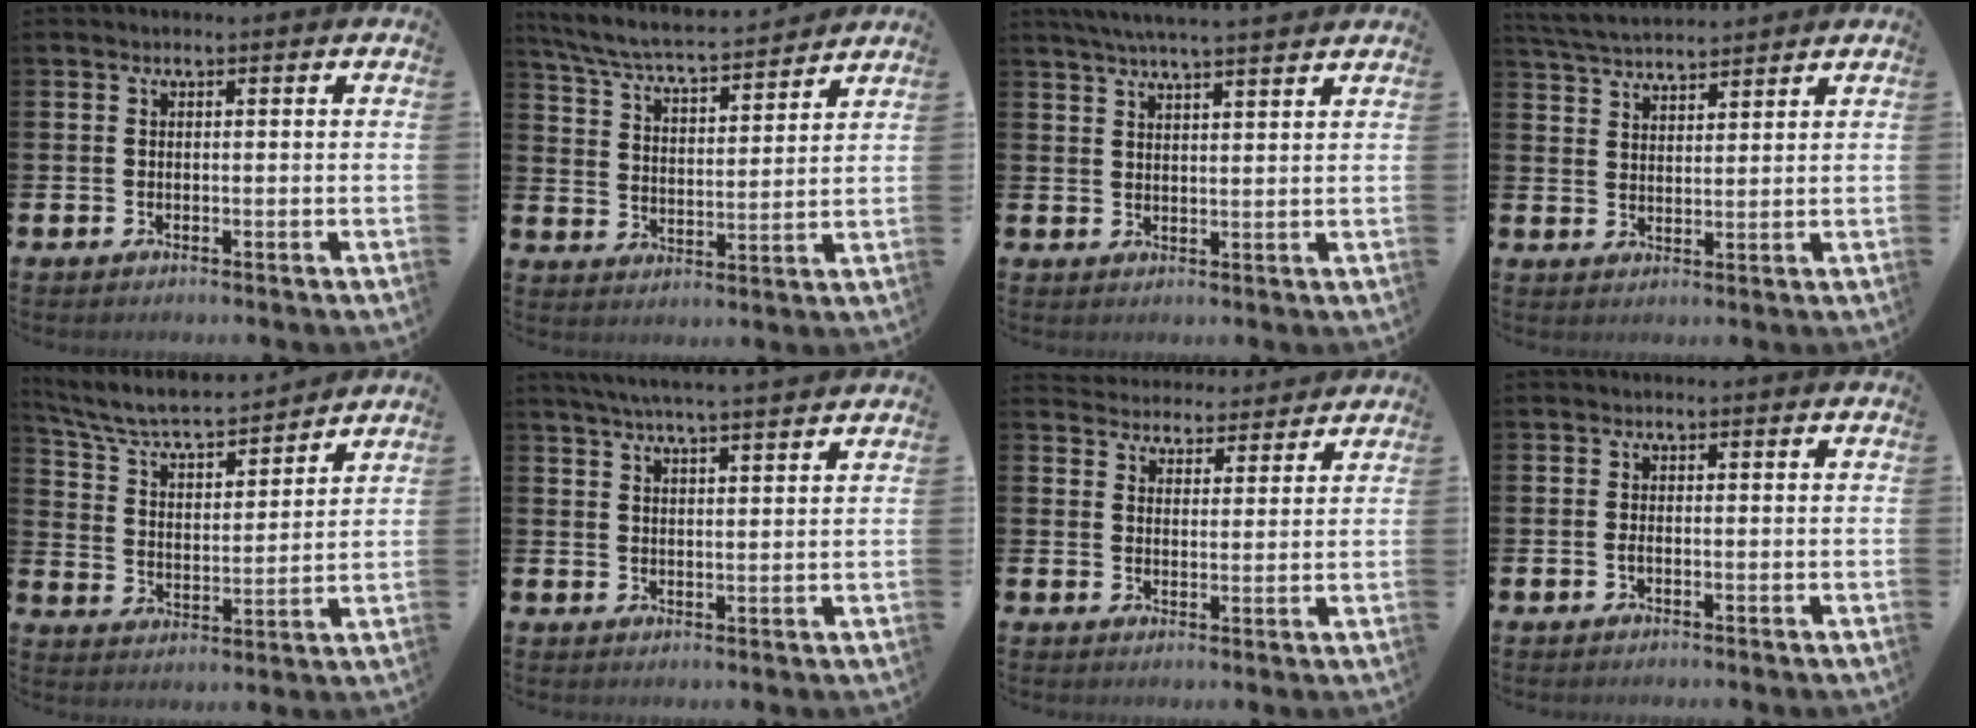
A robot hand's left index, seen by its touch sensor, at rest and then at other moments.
{"total": 6.3, "force": [6.0, 0.5, 2.0], "torque": [-0.066, -0.045, 0.099]}
{"total": 4.7, "force": [4.4, -0.4, 1.5], "torque": [-0.040, -0.014, 0.080]}
{"total": 4.3, "force": [4.3, 0.5, 0.4], "torque": [-0.027, -0.023, 0.078]}
{"total": 7.1, "force": [6.6, 1.3, 2.3], "torque": [-0.079, -0.050, 0.111]}
{"total": 5.0, "force": [4.7, -0.4, 1.5], "torque": [-0.041, -0.020, 0.084]}
{"total": 4.4, "force": [4.3, 1.0, -0.4], "torque": [-0.005, -0.029, 0.076]}
{"total": 0.7, "force": [-0.3, 0.2, 0.6], "torque": [-0.014, -0.001, -0.005]}